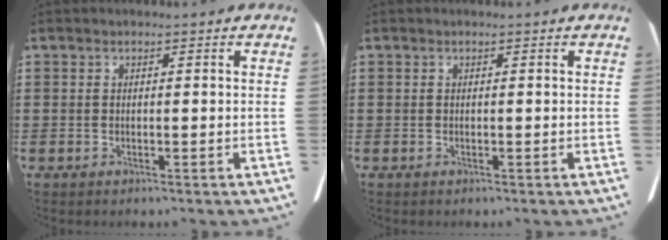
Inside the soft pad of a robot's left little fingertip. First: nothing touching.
{"total": 0.0}